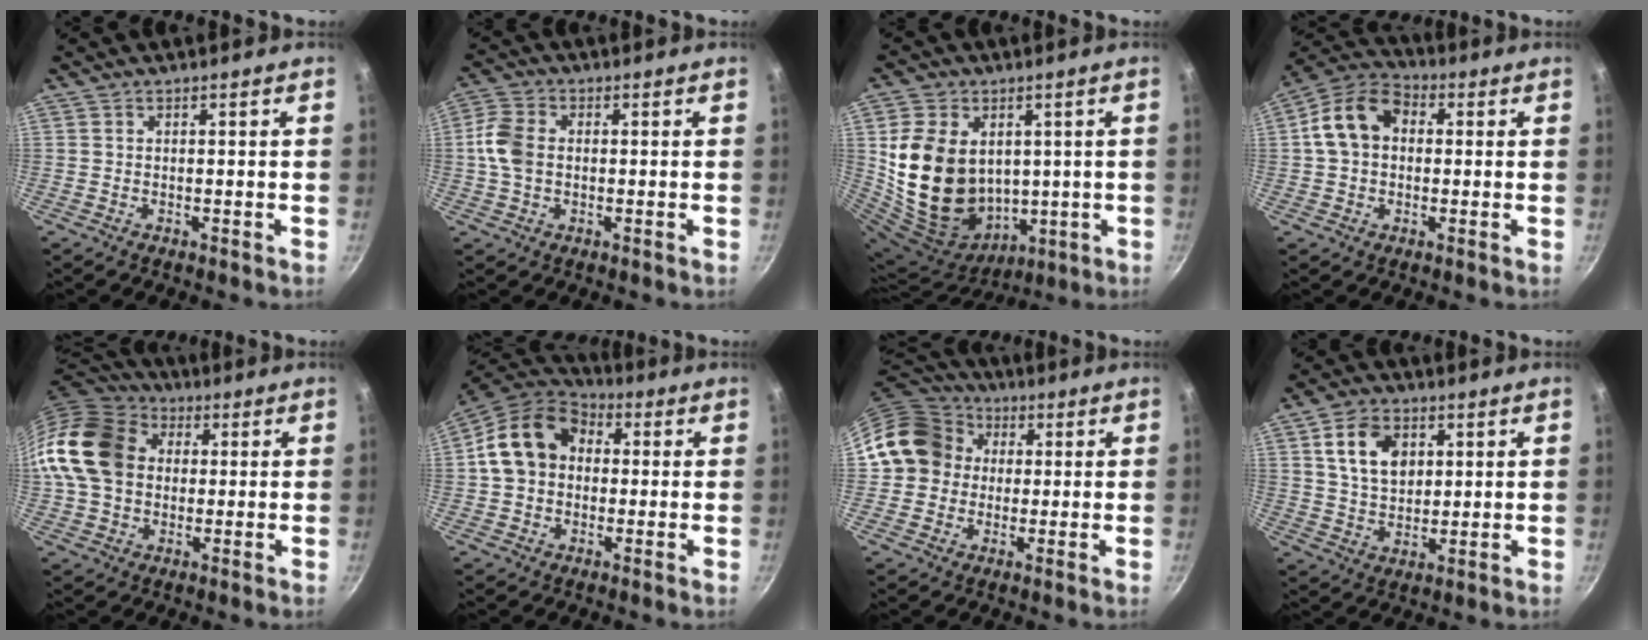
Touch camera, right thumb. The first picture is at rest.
{"total": 6.9, "force": [0.0, 4.9, 4.8], "torque": [-0.094, 0.012, -0.011]}
{"total": 20.0, "force": [2.6, 15.4, 12.5], "torque": [-0.228, -0.010, 0.075]}
{"total": 11.3, "force": [1.2, 8.5, 7.4], "torque": [-0.104, 0.030, 0.001]}
{"total": 18.2, "force": [2.1, 14.3, 11.1], "torque": [-0.203, 0.034, 0.024]}
{"total": 14.4, "force": [1.8, 11.3, 8.7], "torque": [-0.125, 0.030, 0.015]}
{"total": 13.4, "force": [1.6, 12.1, 5.7], "torque": [-0.073, 0.033, 0.014]}
{"total": 9.8, "force": [3.2, 6.9, 6.2], "torque": [-0.086, -0.008, 0.057]}